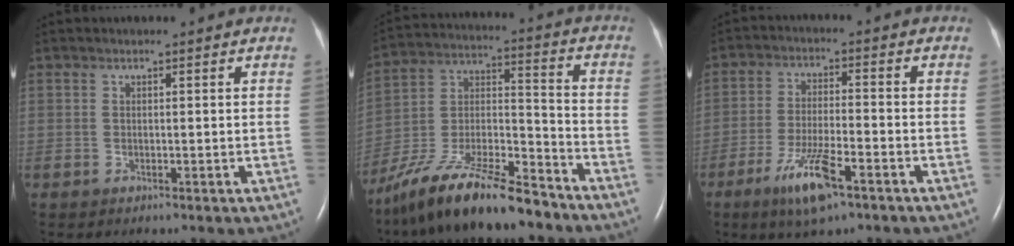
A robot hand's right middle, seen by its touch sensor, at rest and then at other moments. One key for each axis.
{"total": 19.4, "fx": -15.6, "fy": 3.6, "fz": 10.9, "tx": -0.213, "ty": -0.012, "tz": -0.279}
{"total": 8.7, "fx": -5.1, "fy": 1.4, "fz": 6.9, "tx": -0.137, "ty": -0.015, "tz": -0.089}